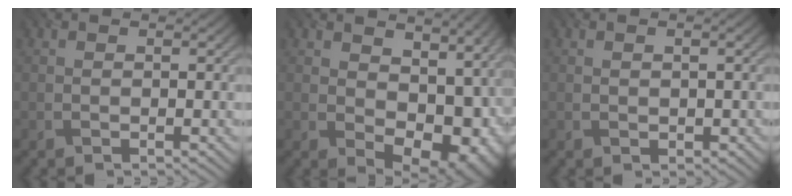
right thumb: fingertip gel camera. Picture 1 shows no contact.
{"total": 10.8, "force": [1.1, 7.4, 7.8], "torque": [-0.097, -0.032, 0.039]}
{"total": 0.9, "force": [0.1, 0.7, 0.6], "torque": [-0.009, -0.004, 0.005]}